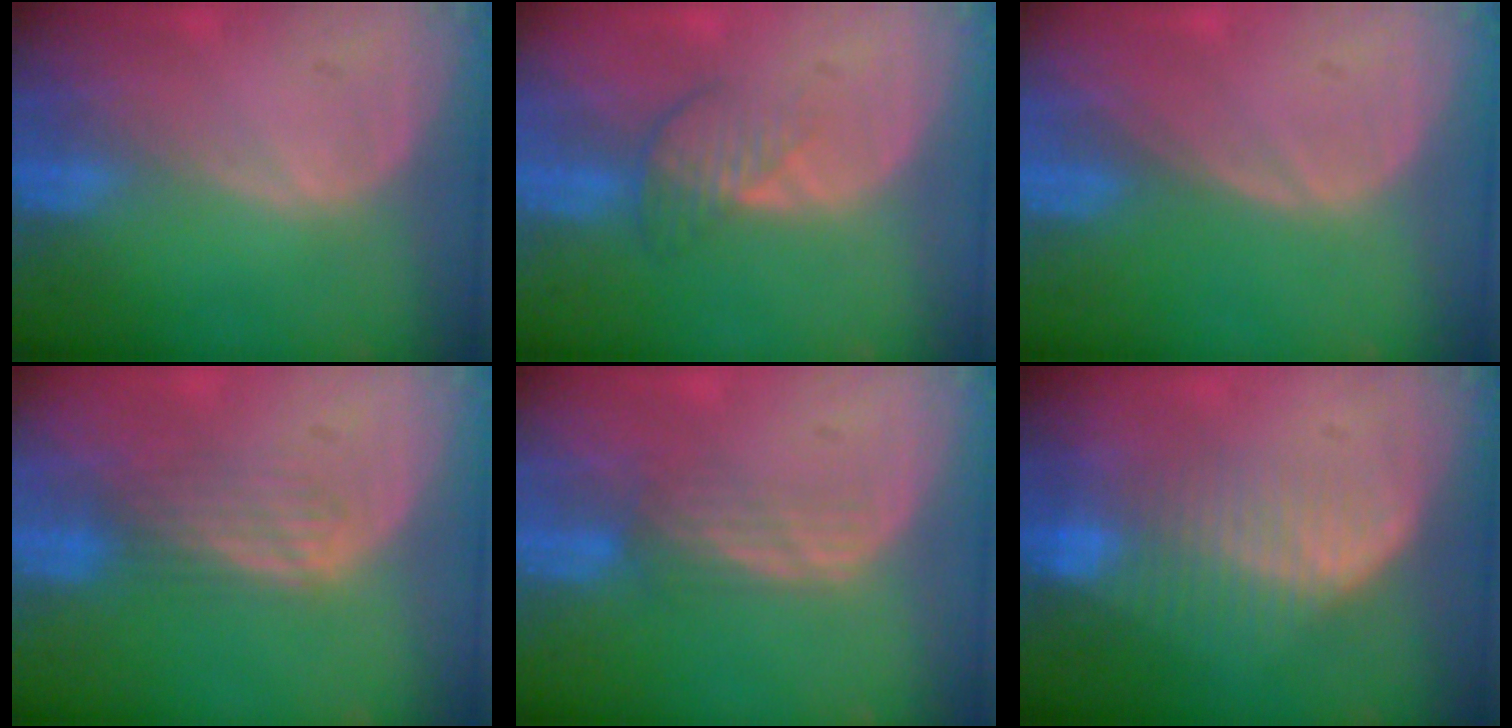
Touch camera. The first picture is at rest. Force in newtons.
{"total": 4.0, "press": 3.4, "slide": 2.1}
{"total": 0.0}
{"total": 3.6, "press": 3.2, "slide": 1.7}
{"total": 3.2, "press": 2.6, "slide": 1.9}
{"total": 7.3, "press": 6.6, "slide": 3.1}